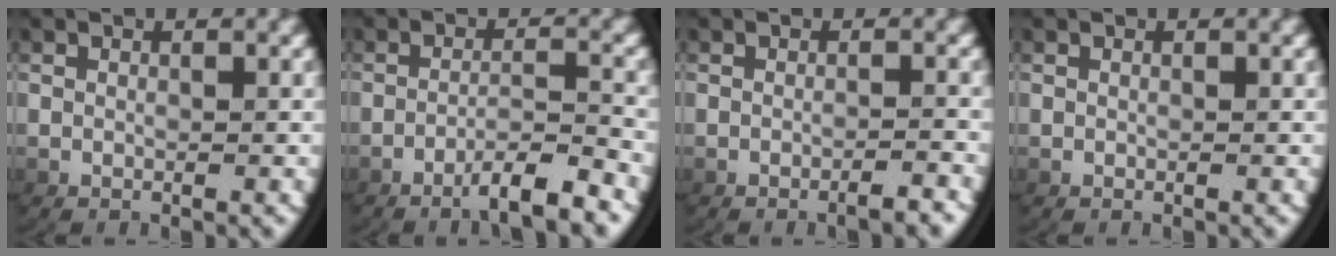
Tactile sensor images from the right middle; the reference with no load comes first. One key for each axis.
{"total": 3.8, "fx": -2.9, "fy": 0.2, "fz": 2.4, "tx": -0.040, "ty": 0.002, "tz": -0.049}
{"total": 1.5, "fx": -1.4, "fy": -0.2, "fz": 0.6, "tx": -0.006, "ty": 0.007, "tz": -0.025}
{"total": 0.0}